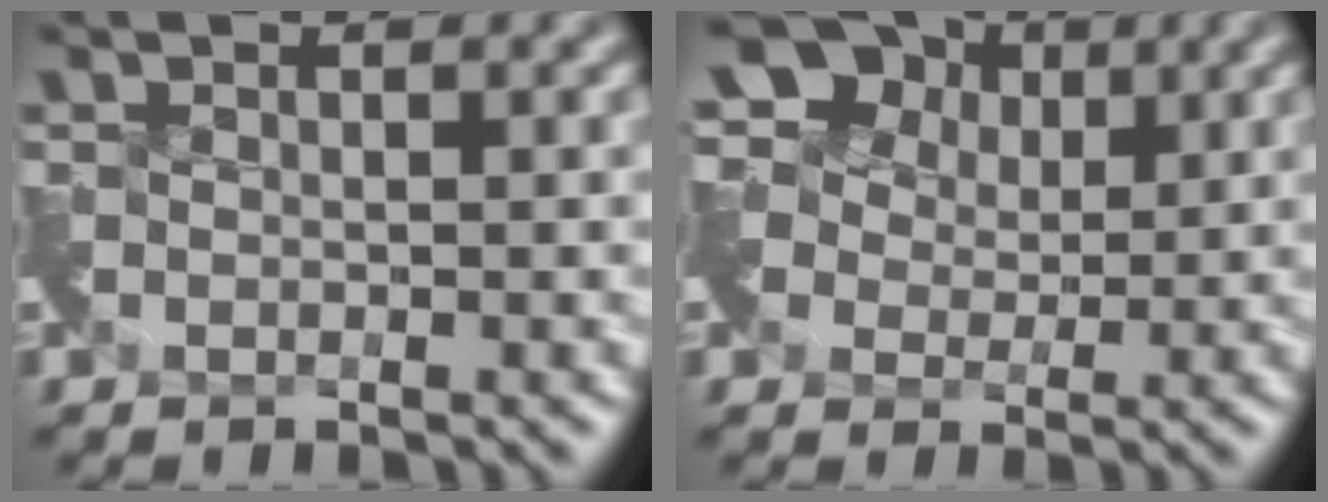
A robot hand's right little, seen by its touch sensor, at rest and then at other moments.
{"total": 7.4, "force": [3.2, 5.5, 3.8], "torque": [-0.072, 0.024, 0.029]}